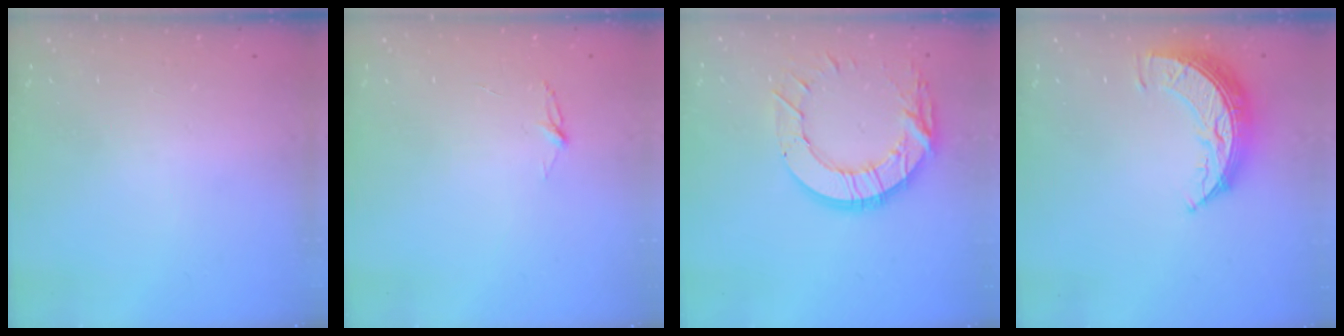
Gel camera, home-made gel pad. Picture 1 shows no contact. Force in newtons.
{"total": 3.8, "press": 3.8, "slide": 0.4}
{"total": 15.3, "press": 15.2, "slide": 1.3}
{"total": 8.4, "press": 8.4, "slide": 0.7}